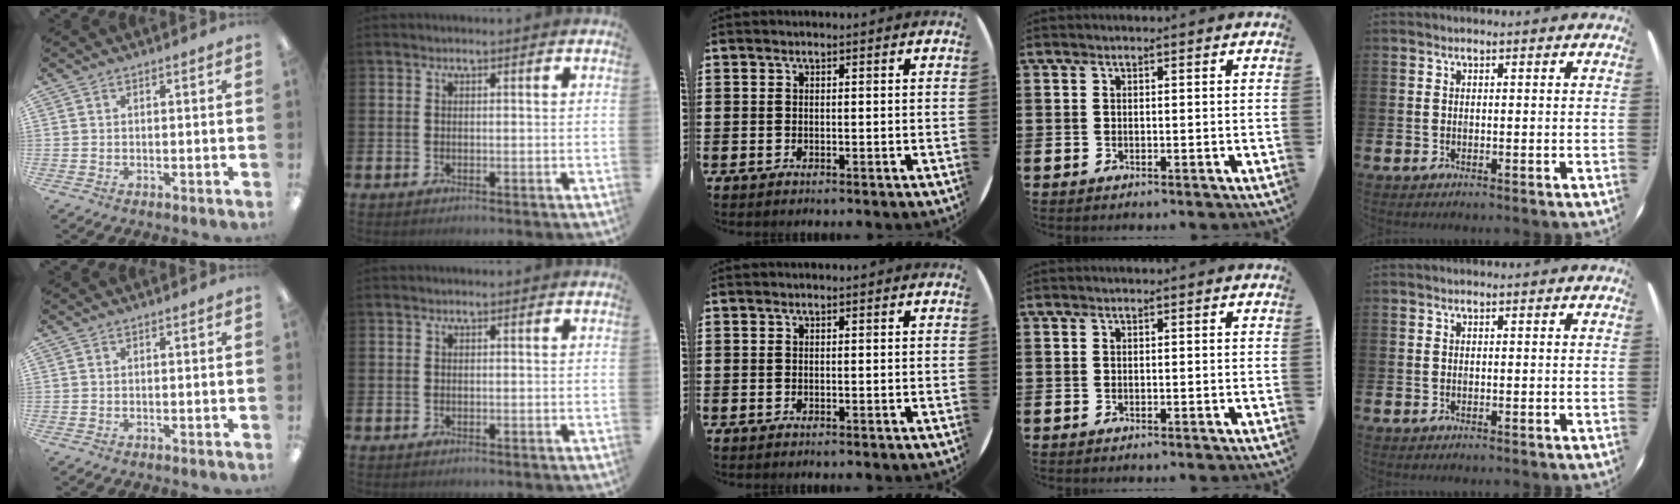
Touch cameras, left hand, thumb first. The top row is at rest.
{}